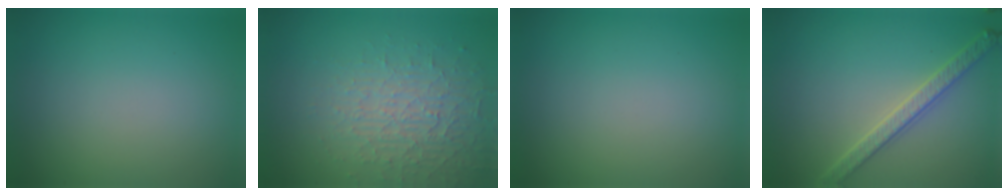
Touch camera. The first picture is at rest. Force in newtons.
{"total": 3.7, "press": 3.5, "slide": 1.4}
{"total": 0.0}
{"total": 3.6, "press": 3.2, "slide": 1.6}